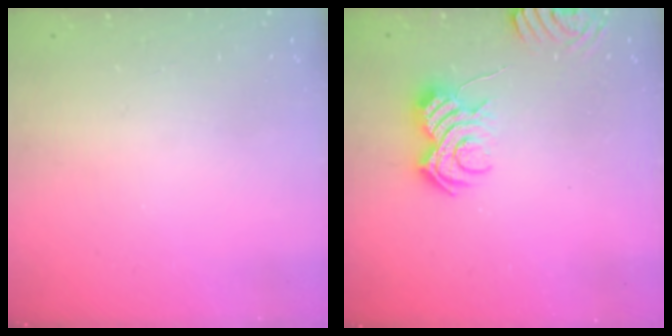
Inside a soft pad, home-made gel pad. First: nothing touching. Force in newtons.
{"total": 7.2, "press": 7.2, "slide": 0.5}